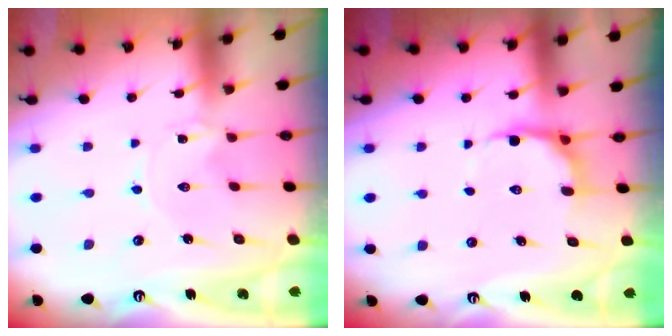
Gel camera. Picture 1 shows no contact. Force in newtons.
{"total": 6.3, "press": 5.7, "slide": 2.7}